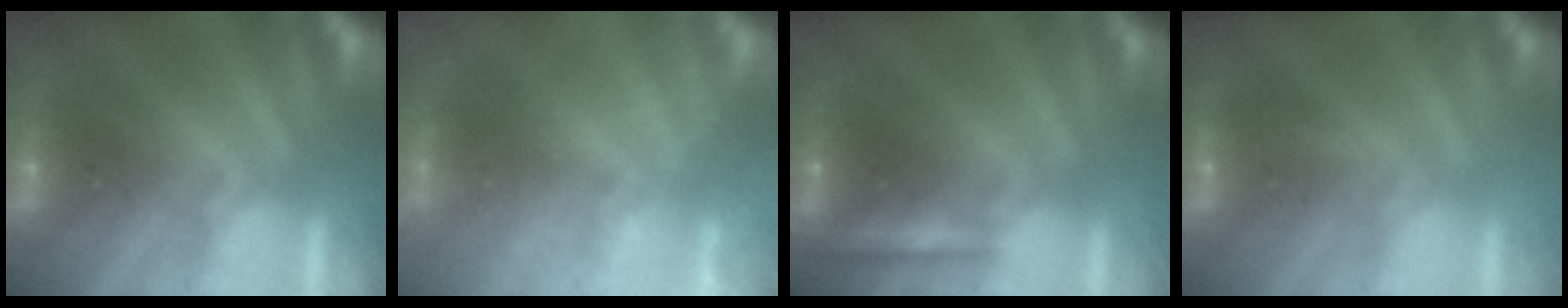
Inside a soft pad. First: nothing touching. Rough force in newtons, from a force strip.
{"total": 2.5}
{"total": 2.3}
{"total": 2.8}